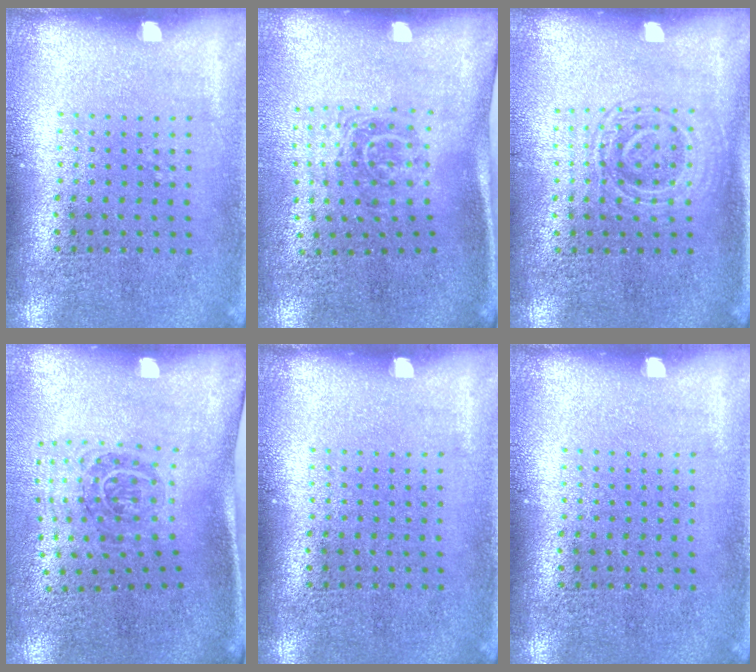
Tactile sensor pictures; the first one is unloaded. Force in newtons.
{"total": 1.7, "press": 1.2, "slide": 1.2}
{"total": 1.5, "press": 1.4, "slide": 0.6}
{"total": 1.9, "press": 1.2, "slide": 1.5}
{"total": 0.0}
{"total": 0.0}